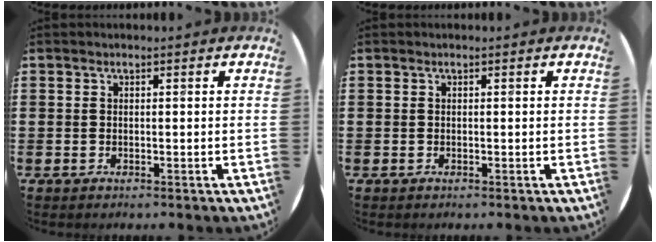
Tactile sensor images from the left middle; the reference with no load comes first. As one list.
[{"total": 0.0}]